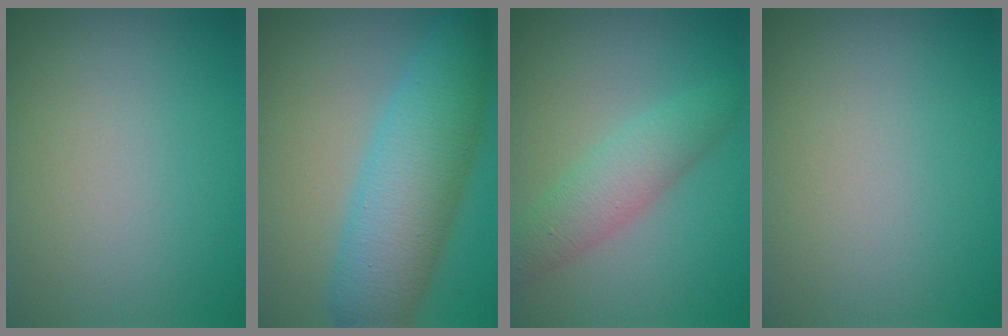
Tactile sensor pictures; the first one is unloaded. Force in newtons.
{"total": 7.9, "press": 7.9, "slide": 0.2}
{"total": 3.6, "press": 3.6, "slide": 0.1}
{"total": 0.0}